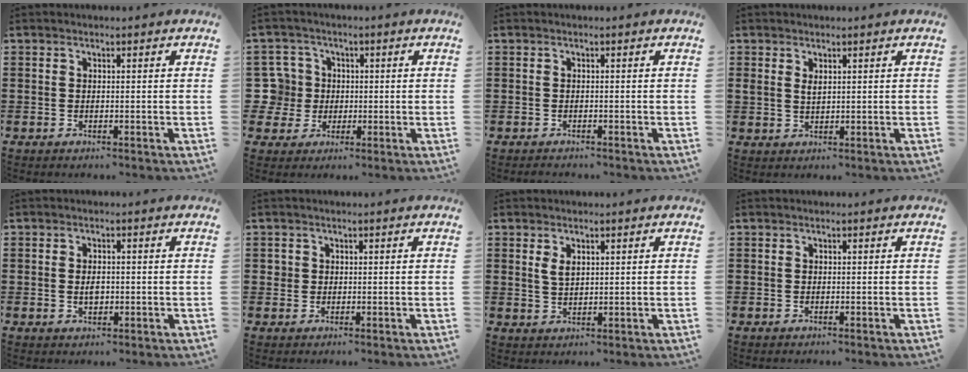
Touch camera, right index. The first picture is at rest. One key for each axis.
{"total": 6.7, "fx": 0.4, "fy": 6.5, "fz": 1.6, "tx": -0.080, "ty": 0.013, "tz": 0.005}
{"total": 0.7, "fx": -0.7, "fy": 0.0, "fz": 0.0, "tx": -0.003, "ty": -0.002, "tz": -0.014}
{"total": 1.5, "fx": 1.0, "fy": 0.8, "fz": 0.9, "tx": -0.020, "ty": 0.003, "tz": 0.018}
{"total": 2.2, "fx": -0.1, "fy": 1.2, "fz": 1.8, "tx": -0.034, "ty": 0.005, "tz": -0.003}
{"total": 1.3, "fx": 0.3, "fy": 1.2, "fz": 0.3, "tx": -0.010, "ty": 0.006, "tz": 0.006}
{"total": 2.3, "fx": 1.0, "fy": 1.2, "fz": 1.7, "tx": -0.037, "ty": 0.004, "tz": 0.017}
{"total": 0.0}